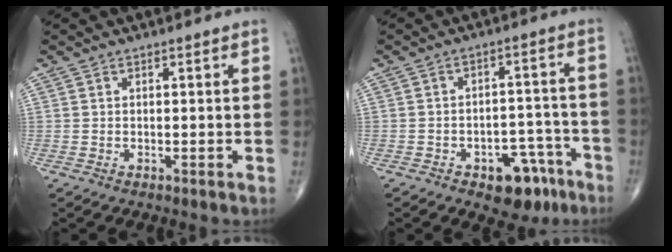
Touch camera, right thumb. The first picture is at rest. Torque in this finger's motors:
{"motor_torque": [2.89, 0.84, 0.43, -0.74, 0.02]}